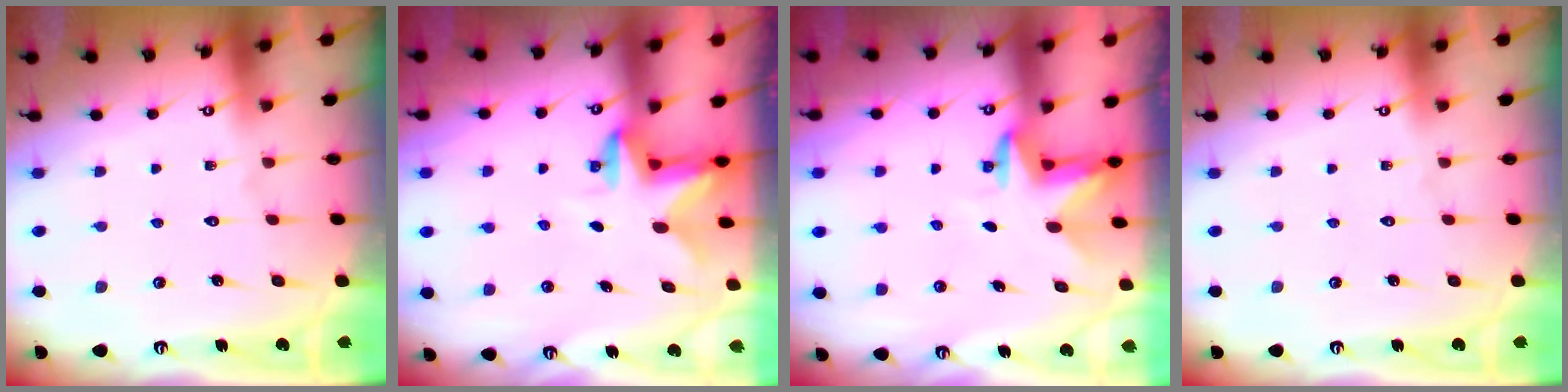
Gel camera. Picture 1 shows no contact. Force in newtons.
{"total": 2.7, "press": 2.6, "slide": 0.5}
{"total": 3.1, "press": 3.0, "slide": 0.7}
{"total": 0.0}